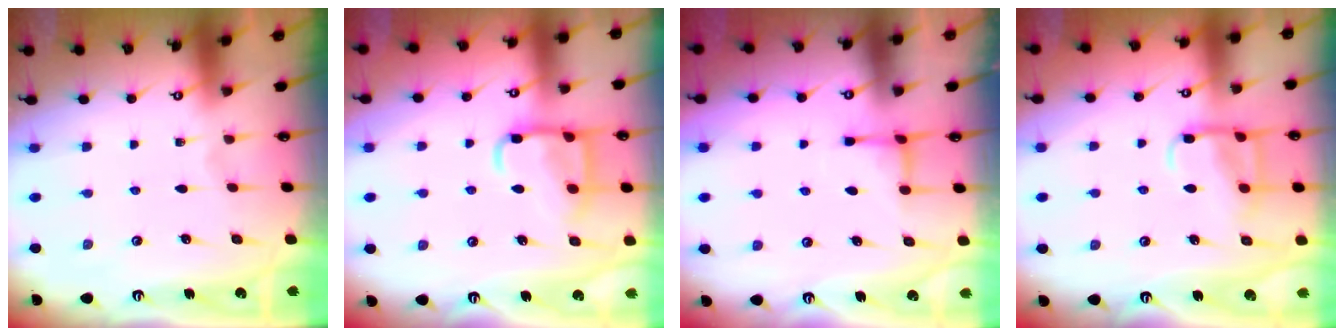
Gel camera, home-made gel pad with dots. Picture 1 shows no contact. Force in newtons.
{"total": 12.3, "press": 12.2, "slide": 1.3}
{"total": 3.7, "press": 3.6, "slide": 0.6}
{"total": 10.9, "press": 10.9, "slide": 1.0}